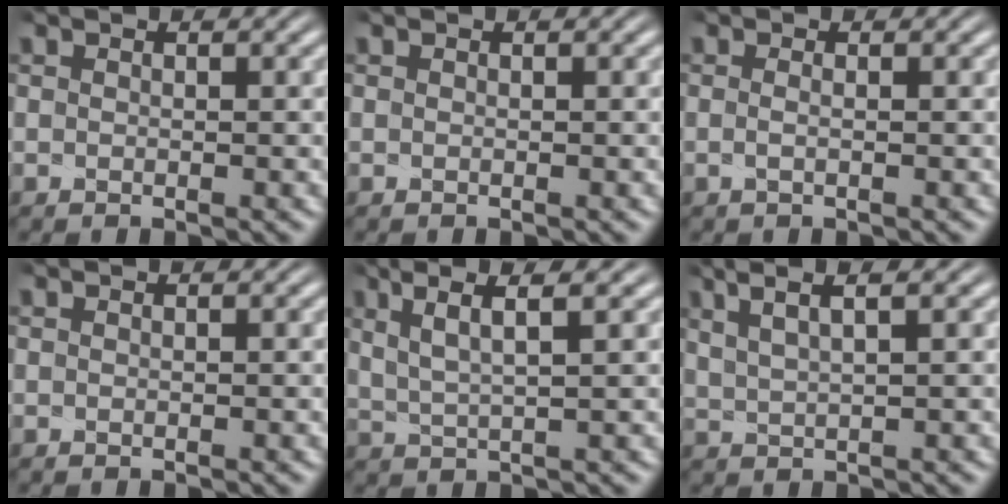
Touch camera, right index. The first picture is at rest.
{"total": 0.0}
{"total": 0.8, "force": [-0.6, 0.0, 0.4], "torque": [-0.017, -0.006, -0.012]}
{"total": 0.0}
{"total": 4.9, "force": [2.3, 2.3, 3.7], "torque": [-0.073, 0.010, 0.035]}
{"total": 4.9, "force": [2.8, 2.5, 3.1], "torque": [-0.063, 0.017, 0.041]}